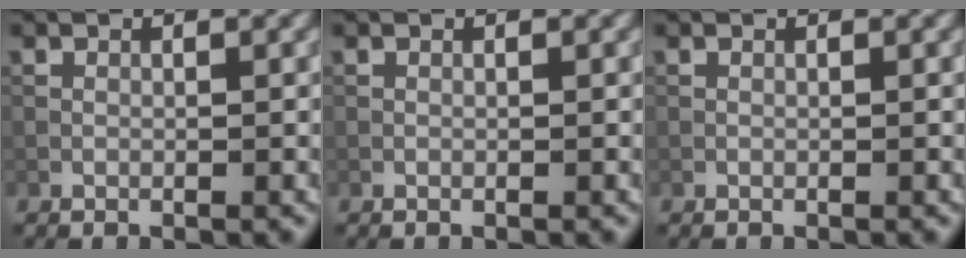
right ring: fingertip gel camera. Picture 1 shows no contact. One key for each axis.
{"total": 0.0}
{"total": 0.0}